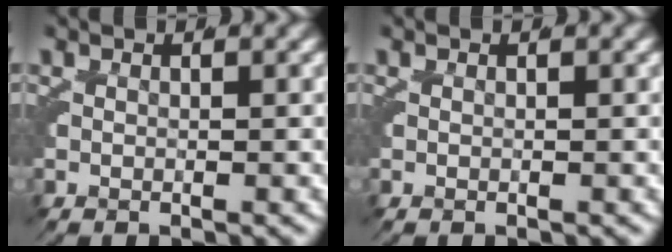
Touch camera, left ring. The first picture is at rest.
{"total": 0.0}